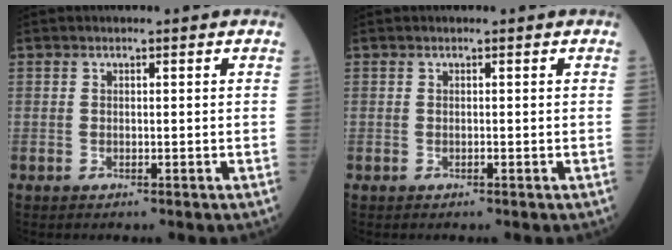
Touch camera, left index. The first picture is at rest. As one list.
[{"total": 0.0}]